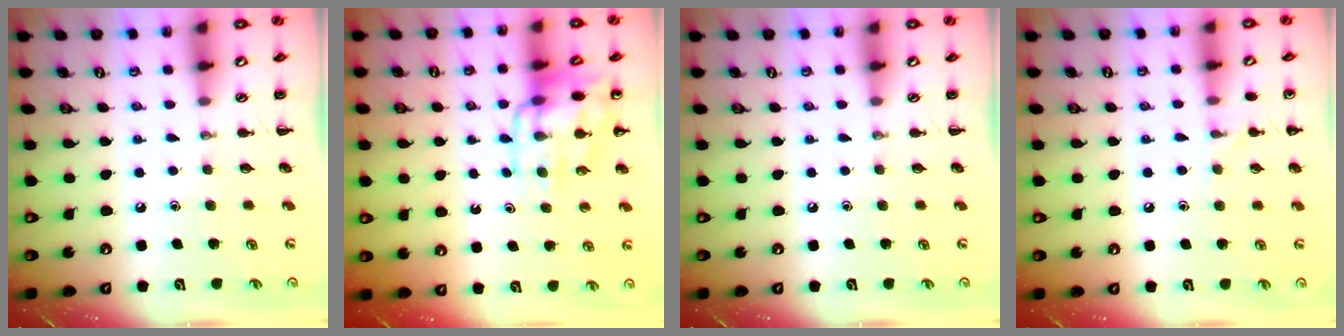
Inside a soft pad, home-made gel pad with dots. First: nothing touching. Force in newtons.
{"total": 13.9, "press": 13.6, "slide": 2.7}
{"total": 0.0}
{"total": 7.1, "press": 6.8, "slide": 2.1}